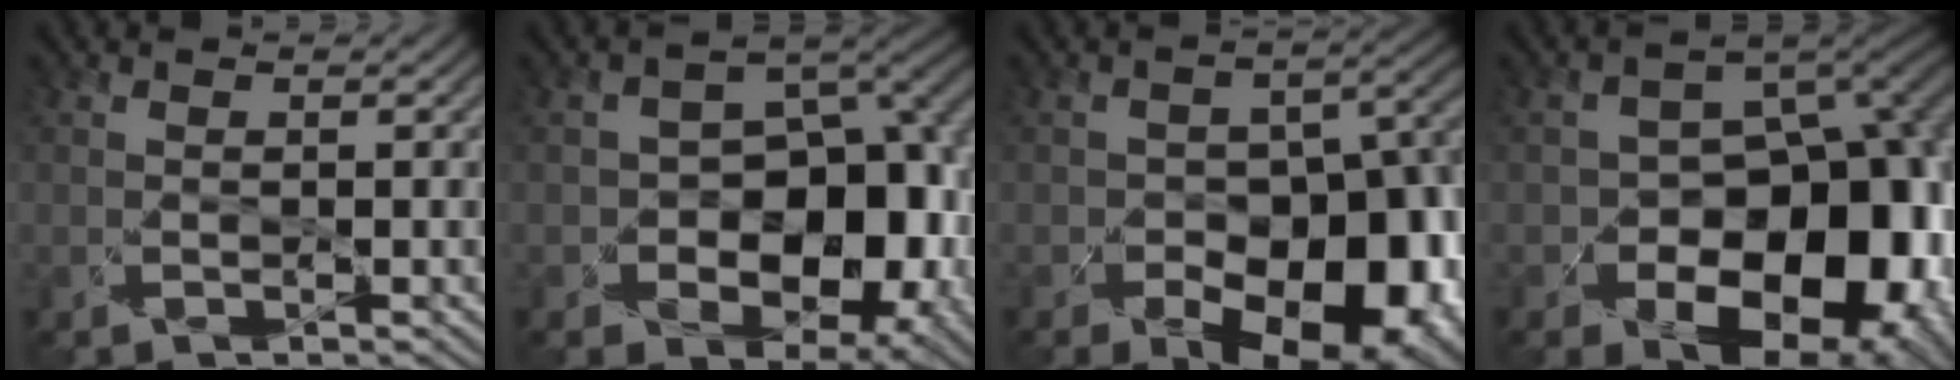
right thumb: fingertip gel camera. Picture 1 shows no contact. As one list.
[{"total": 12.8, "force": [-3.3, 8.7, 8.7], "torque": [-0.096, -0.022, -0.039]}, {"total": 15.7, "force": [-8.1, 9.2, 9.9], "torque": [-0.097, -0.012, -0.090]}, {"total": 17.4, "force": [-6.7, 11.6, 11.2], "torque": [-0.109, -0.021, -0.077]}]